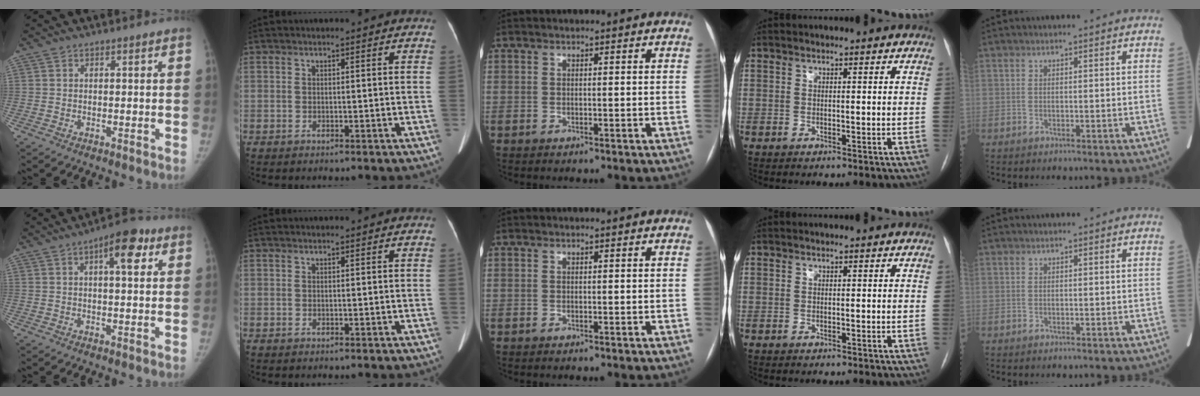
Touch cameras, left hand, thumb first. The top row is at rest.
{"thumb": {"total": 8.1, "force": [3.3, 3.2, 6.7], "torque": [-0.076, 0.004, 0.039]}}